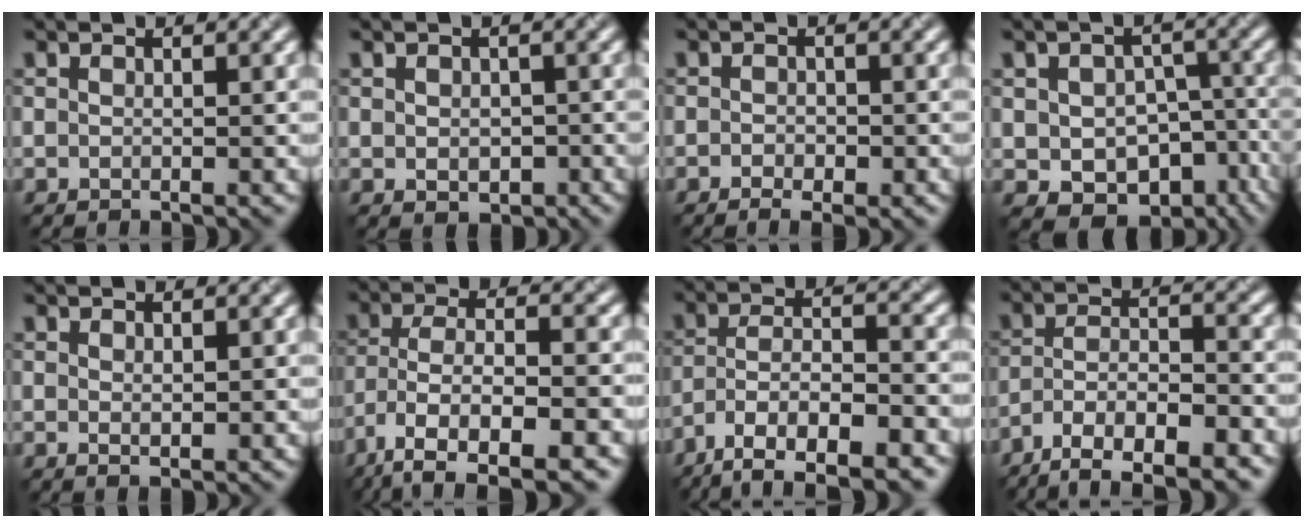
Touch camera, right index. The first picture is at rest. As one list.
[{"total": 1.1, "force": [-0.2, 0.9, 0.6], "torque": [-0.013, -0.001, 0.003]}, {"total": 2.3, "force": [-1.3, 1.2, 1.5], "torque": [-0.017, 0.004, -0.009]}, {"total": 8.6, "force": [-3.9, 5.9, 5.0], "torque": [-0.064, -0.015, -0.035]}, {"total": 0.5, "force": [0.5, -0.2, 0.1], "torque": [-0.008, 0.003, 0.011]}, {"total": 9.8, "force": [-6.2, 3.1, 6.9], "torque": [-0.137, -0.004, -0.105]}, {"total": 9.4, "force": [-6.6, 3.1, 5.9], "torque": [-0.114, 0.005, -0.114]}, {"total": 8.4, "force": [-6.4, 2.6, 4.8], "torque": [-0.085, 0.001, -0.107]}]